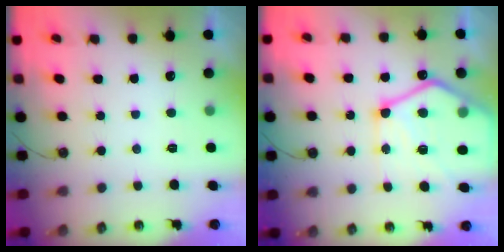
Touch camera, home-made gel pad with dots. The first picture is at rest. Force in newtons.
{"total": 20.5, "press": 20.5, "slide": 1.1}